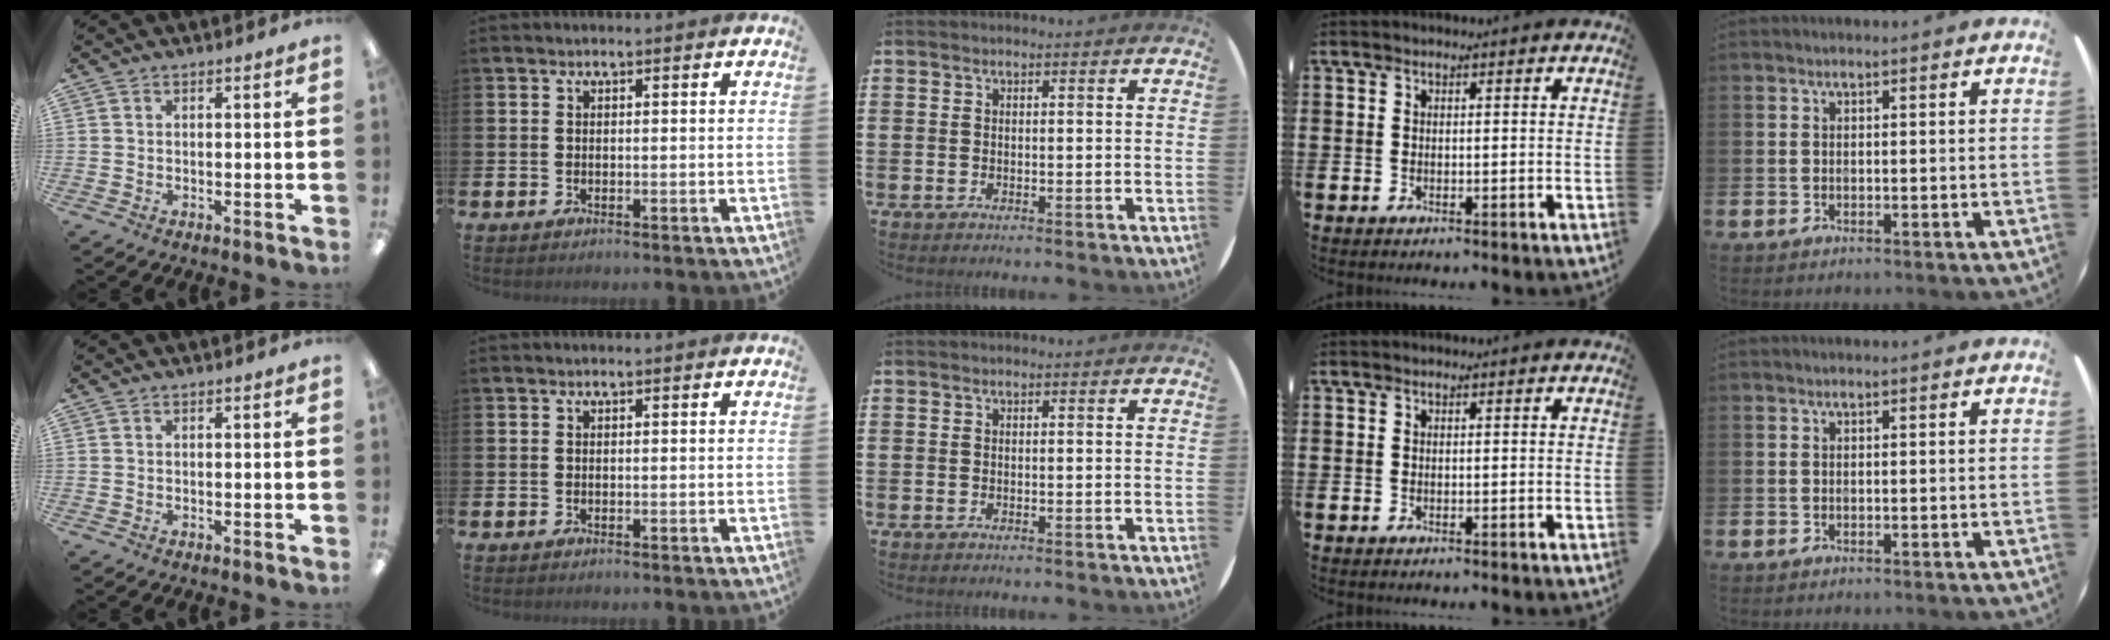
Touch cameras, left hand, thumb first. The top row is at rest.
{}